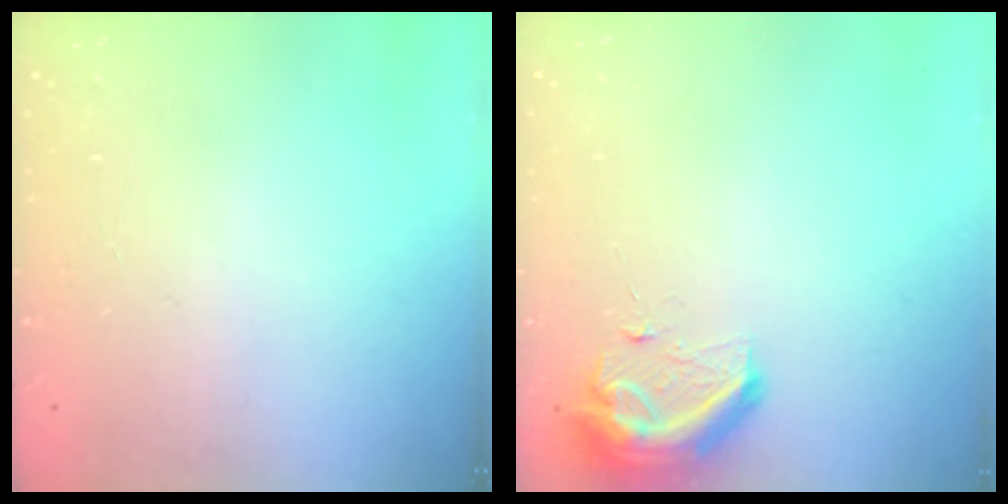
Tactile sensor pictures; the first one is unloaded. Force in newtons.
{"total": 9.1, "press": 8.9, "slide": 1.9}